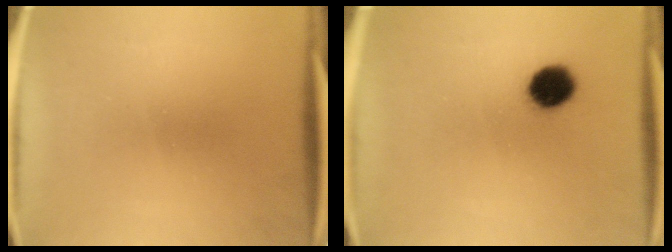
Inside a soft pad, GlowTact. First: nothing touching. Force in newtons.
{"total": 7.2}